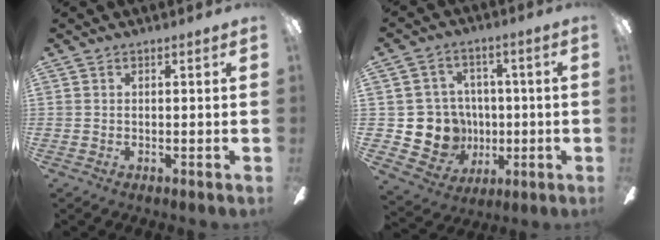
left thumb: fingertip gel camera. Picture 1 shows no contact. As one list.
[{"total": 10.9, "force": [-1.0, 10.6, 2.4], "torque": [-0.070, 0.016, -0.004]}]